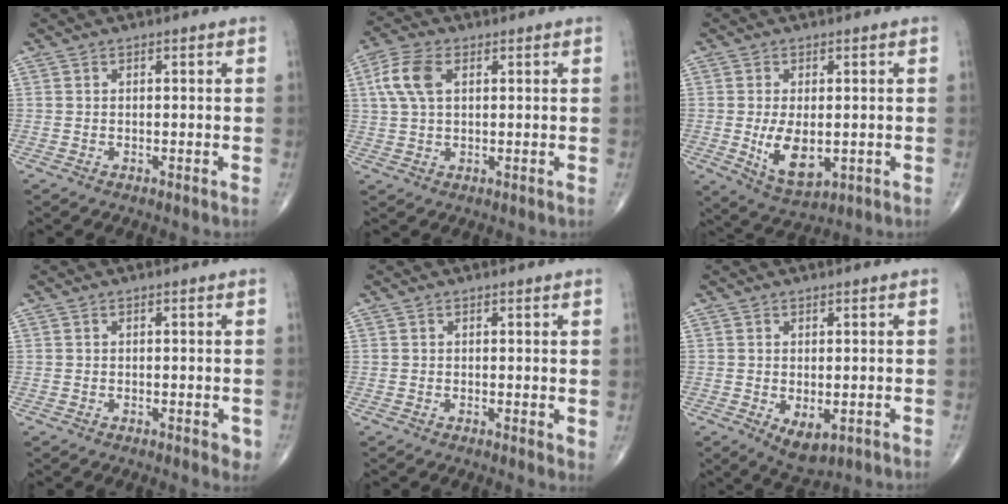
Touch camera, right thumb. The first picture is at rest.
{"total": 7.3, "force": [2.1, 4.1, 5.6], "torque": [-0.129, 0.012, 0.040]}
{"total": 8.6, "force": [-1.0, 4.6, 7.2], "torque": [-0.119, -0.018, -0.003]}
{"total": 2.2, "force": [-0.6, 1.0, 1.9], "torque": [-0.011, -0.002, -0.007]}
{"total": 1.5, "force": [0.3, 0.6, 1.3], "torque": [-0.018, -0.007, 0.001]}
{"total": 5.0, "force": [-1.2, 2.7, 4.1], "torque": [-0.058, -0.011, -0.005]}